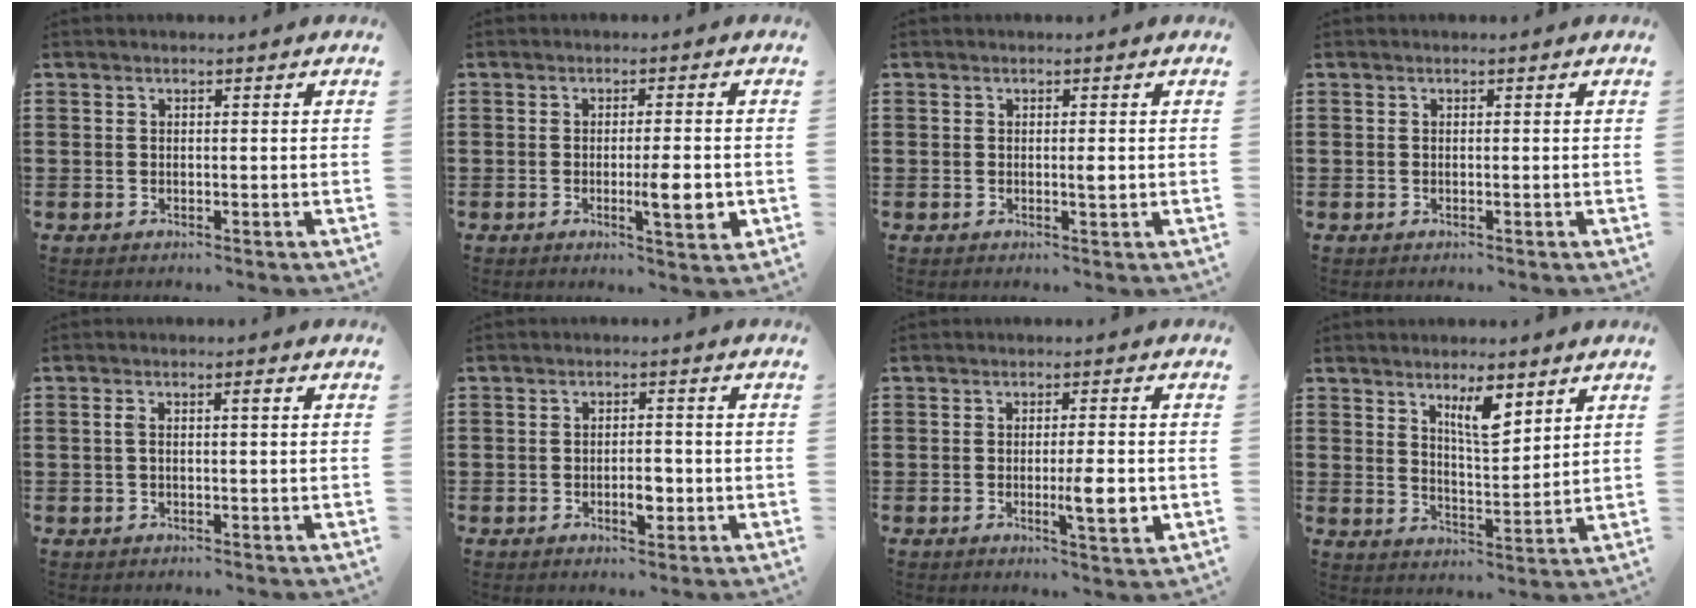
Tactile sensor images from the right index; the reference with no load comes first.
{"total": 5.7, "force": [-1.2, 0.8, 5.5], "torque": [-0.081, -0.010, -0.019]}
{"total": 1.4, "force": [0.0, 0.3, 1.3], "torque": [-0.024, -0.001, -0.001]}
{"total": 0.0}
{"total": 1.6, "force": [0.0, 0.3, 1.6], "torque": [-0.022, -0.001, -0.004]}
{"total": 3.5, "force": [-1.0, 1.5, 3.0], "torque": [-0.053, 0.004, -0.017]}
{"total": 5.8, "force": [-1.2, 0.8, 5.6], "torque": [-0.083, -0.010, -0.020]}
{"total": 6.5, "force": [4.1, 1.9, 4.7], "torque": [-0.076, -0.012, 0.066]}